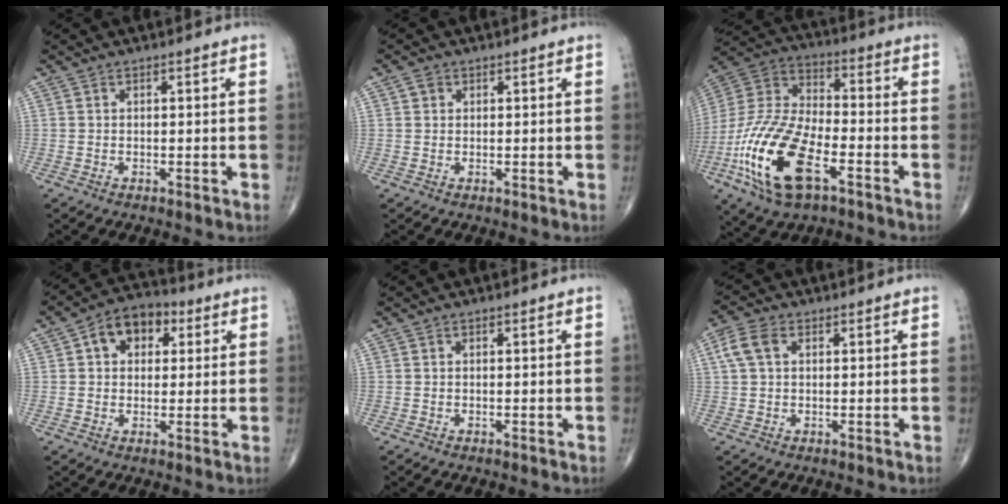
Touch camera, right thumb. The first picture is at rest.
{"total": 0.7, "force": [0.2, 0.6, 0.2], "torque": [0.002, 0.001, 0.003]}
{"total": 21.3, "force": [-8.5, 9.6, 17.0], "torque": [-0.360, 0.024, -0.156]}
{"total": 9.1, "force": [2.8, 6.5, 5.8], "torque": [-0.059, 0.012, 0.035]}
{"total": 0.0}
{"total": 4.9, "force": [1.4, 3.2, 3.5], "torque": [-0.080, 0.014, 0.026]}